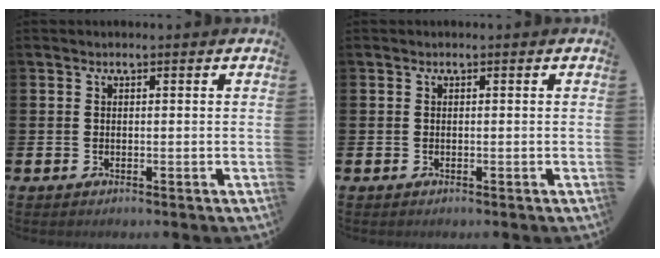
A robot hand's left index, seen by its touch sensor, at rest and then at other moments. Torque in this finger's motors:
{"motor_torque": [-0.01, 0.01, 0.00, 0.00]}